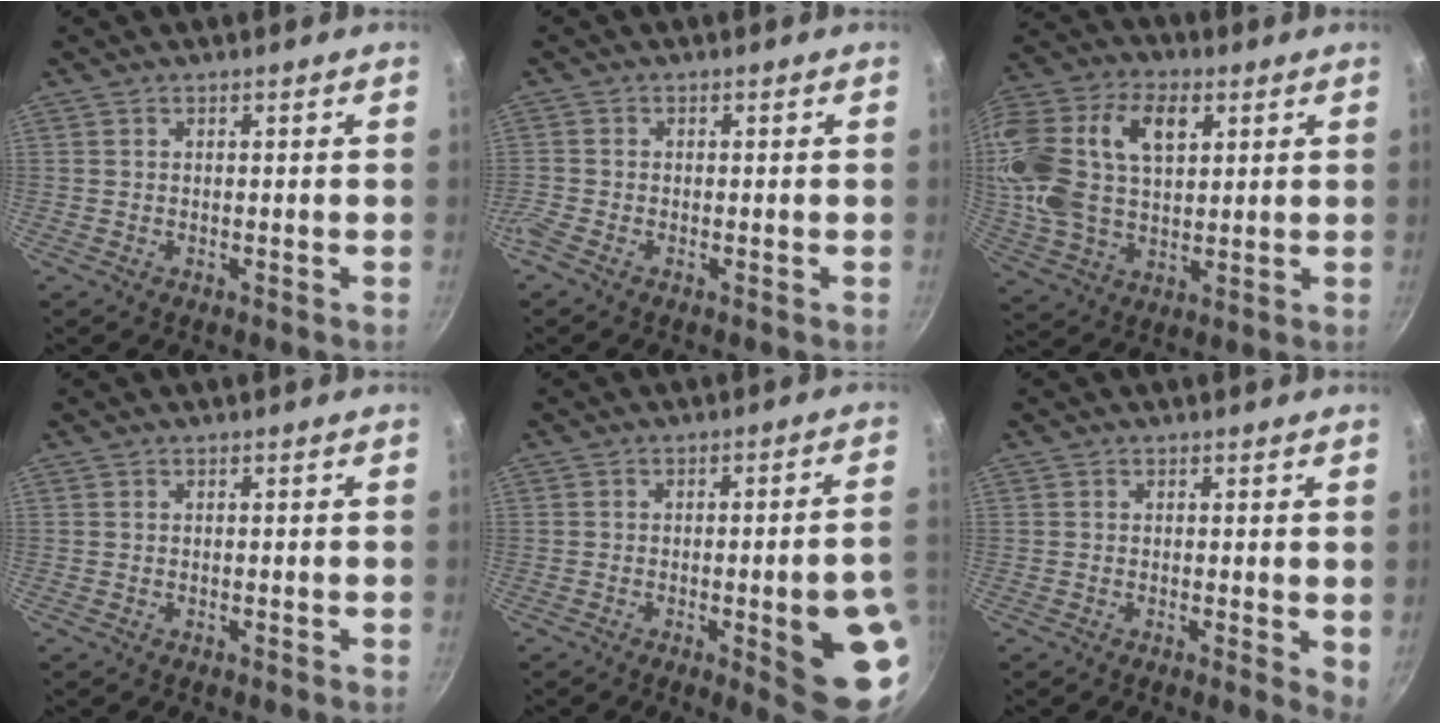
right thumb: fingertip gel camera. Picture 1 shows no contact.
{"total": 1.7, "force": [-1.2, 0.7, 0.9], "torque": [-0.033, 0.002, -0.033]}
{"total": 21.8, "force": [6.0, 13.6, 15.9], "torque": [-0.324, 0.010, 0.105]}
{"total": 0.0}
{"total": 14.1, "force": [-3.2, 3.1, 13.4], "torque": [-0.140, 0.017, -0.035]}
{"total": 3.0, "force": [0.4, 1.1, 2.7], "torque": [-0.030, -0.007, 0.002]}